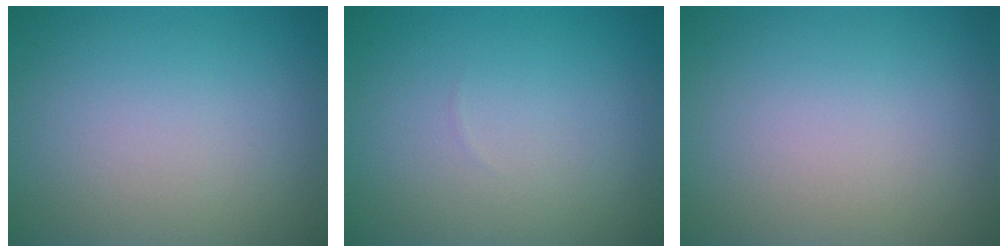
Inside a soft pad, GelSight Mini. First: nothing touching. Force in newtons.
{"total": 0.0}
{"total": 0.0}